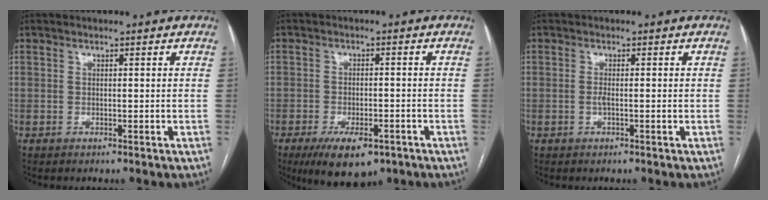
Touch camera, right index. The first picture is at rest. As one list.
[{"total": 9.0, "force": [-5.7, 3.7, 5.9], "torque": [-0.092, -0.008, -0.085]}, {"total": 1.5, "force": [-0.3, 0.2, 1.4], "torque": [-0.025, 0.000, -0.003]}]